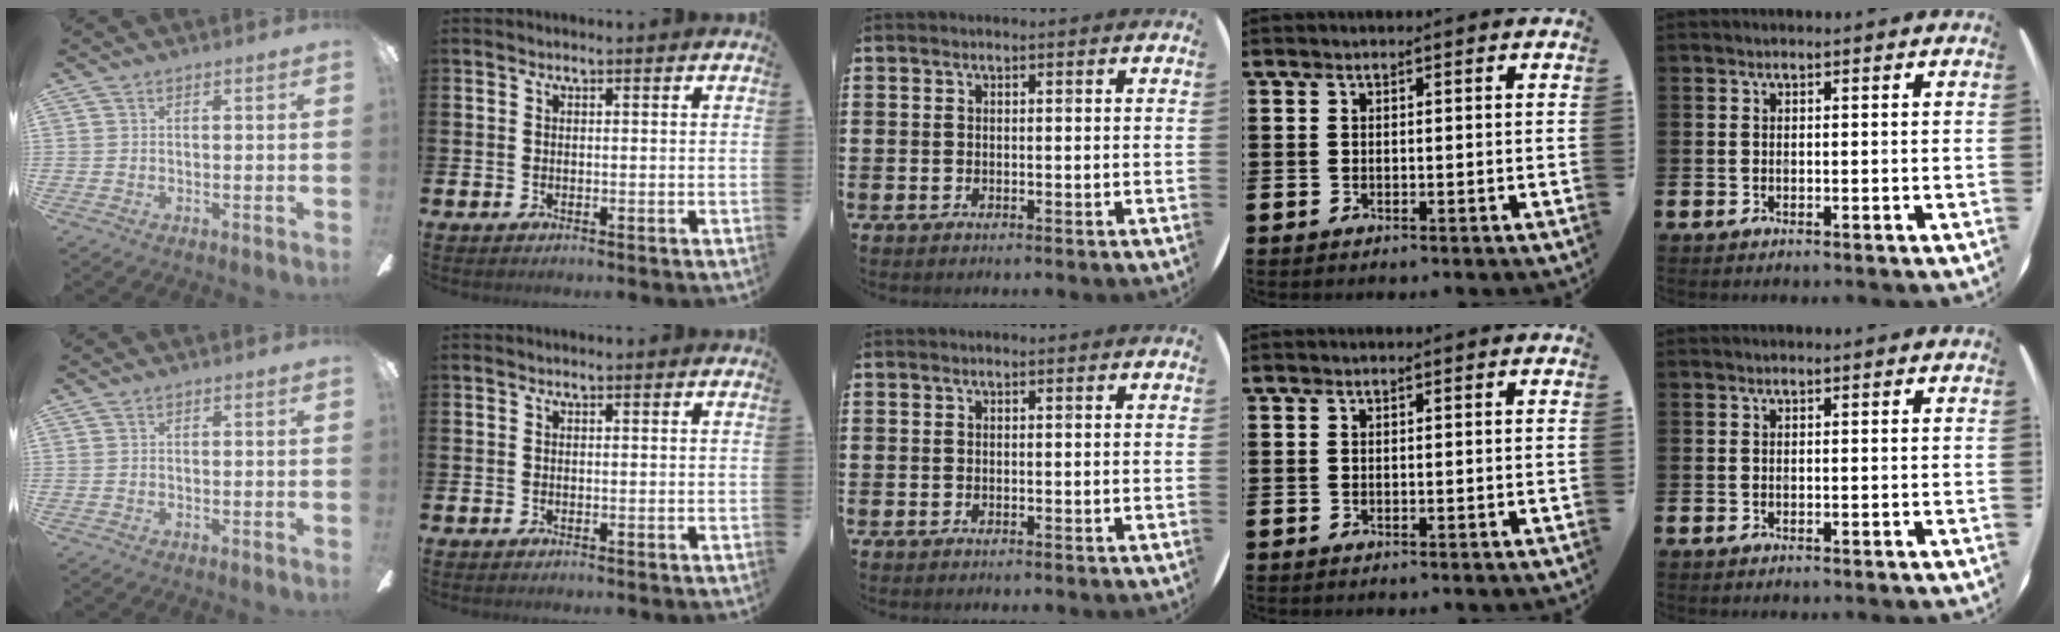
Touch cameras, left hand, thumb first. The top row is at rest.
{}